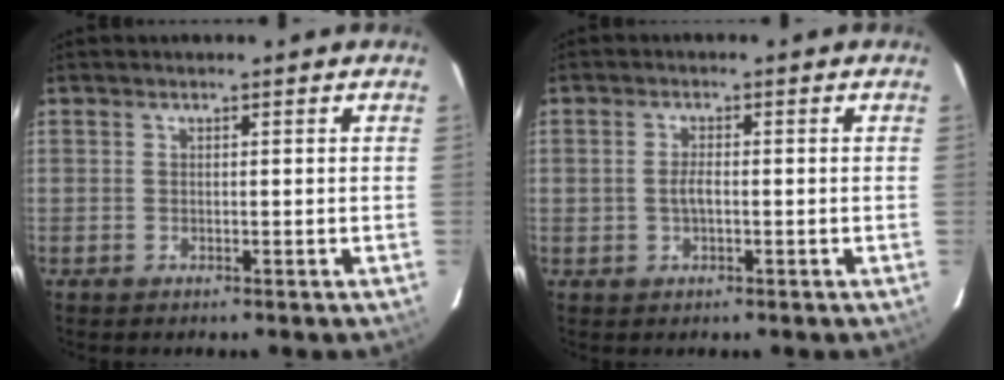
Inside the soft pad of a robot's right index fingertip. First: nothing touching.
{"total": 2.2, "force": [-0.4, 1.1, 1.9], "torque": [-0.039, 0.002, -0.006]}